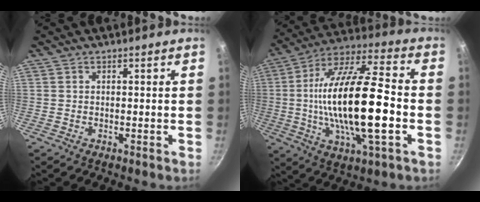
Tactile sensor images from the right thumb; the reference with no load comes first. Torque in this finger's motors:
{"motor_torque": [2.27, 2.74, 2.74, -0.03, 0.43]}